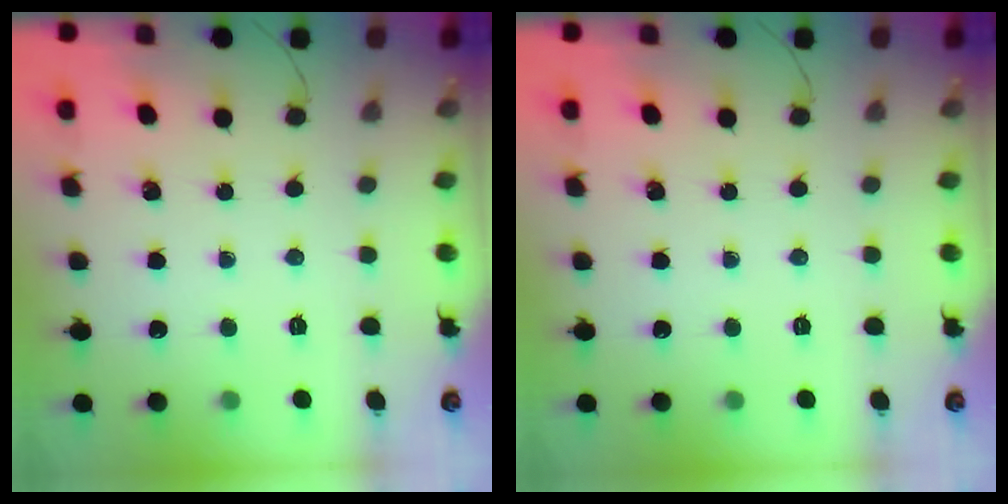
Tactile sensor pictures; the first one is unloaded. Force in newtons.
{"total": 0.0}